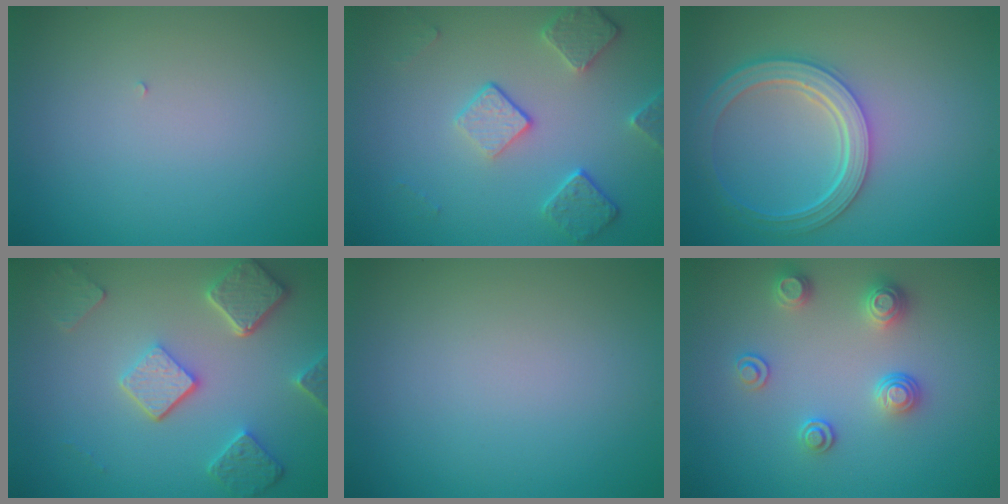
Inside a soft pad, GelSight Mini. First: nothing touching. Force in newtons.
{"total": 4.1, "press": 3.2, "slide": 2.7}
{"total": 5.1, "press": 4.0, "slide": 3.1}
{"total": 5.3, "press": 4.0, "slide": 3.5}
{"total": 0.0}
{"total": 2.6, "press": 2.6, "slide": 0.6}